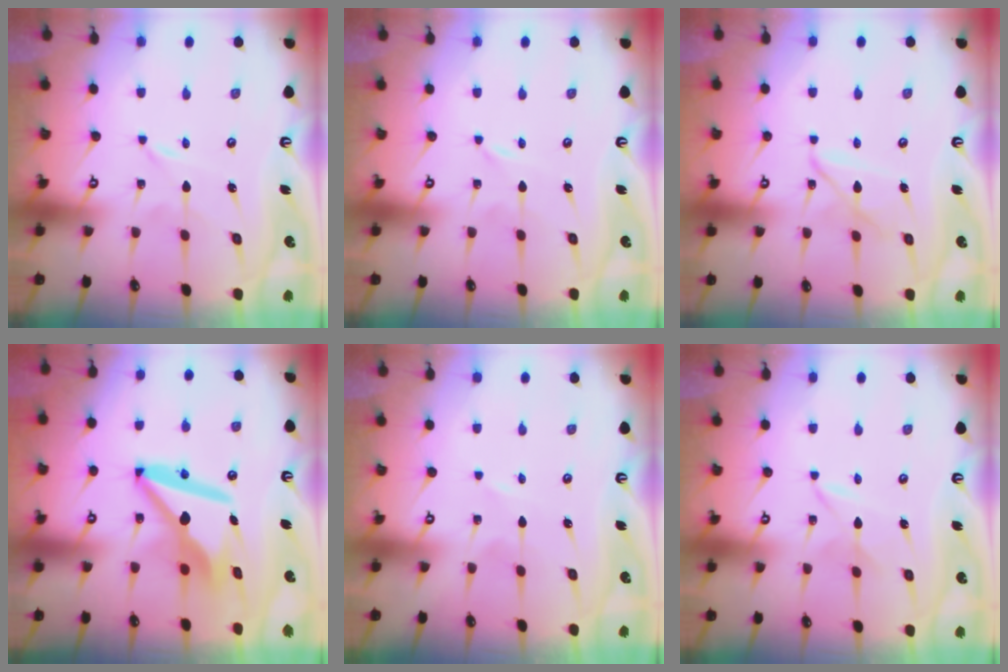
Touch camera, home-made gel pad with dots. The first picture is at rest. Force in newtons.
{"total": 0.0}
{"total": 7.3, "press": 7.3, "slide": 0.5}
{"total": 13.9, "press": 13.8, "slide": 1.5}
{"total": 0.8, "press": 0.8, "slide": 0.2}
{"total": 3.0, "press": 3.0, "slide": 0.1}